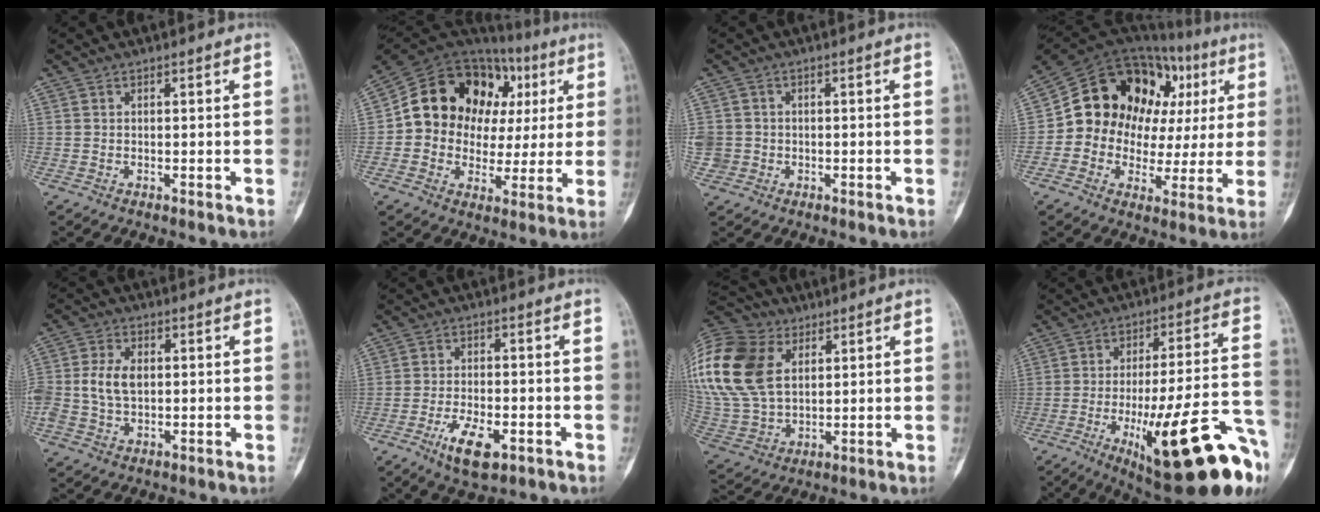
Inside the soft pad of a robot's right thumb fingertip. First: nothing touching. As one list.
[{"total": 21.2, "force": [4.1, 16.6, 12.6], "torque": [-0.150, 0.045, 0.072]}, {"total": 3.9, "force": [-0.7, 3.7, 0.8], "torque": [-0.009, 0.011, -0.014]}, {"total": 22.9, "force": [5.2, 16.6, 14.9], "torque": [-0.161, 0.050, 0.085]}, {"total": 6.5, "force": [0.2, 4.4, 4.8], "torque": [-0.102, 0.010, 0.004]}, {"total": 8.0, "force": [-3.8, 3.5, 6.1], "torque": [-0.105, 0.012, -0.060]}, {"total": 26.0, "force": [8.6, 18.1, 16.7], "torque": [-0.394, 0.022, 0.170]}, {"total": 26.6, "force": [-11.4, 6.5, 23.2], "torque": [-0.281, 0.047, -0.154]}]